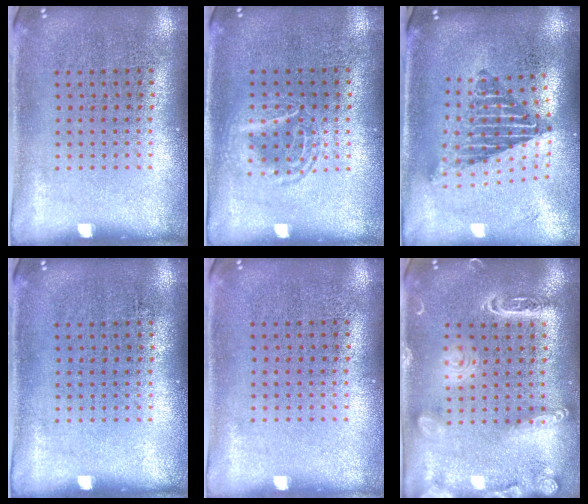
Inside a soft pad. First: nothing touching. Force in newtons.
{"total": 1.1, "press": 1.1, "slide": 0.2}
{"total": 2.1, "press": 1.6, "slide": 1.3}
{"total": 0.0}
{"total": 0.0}
{"total": 2.0, "press": 1.9, "slide": 0.1}